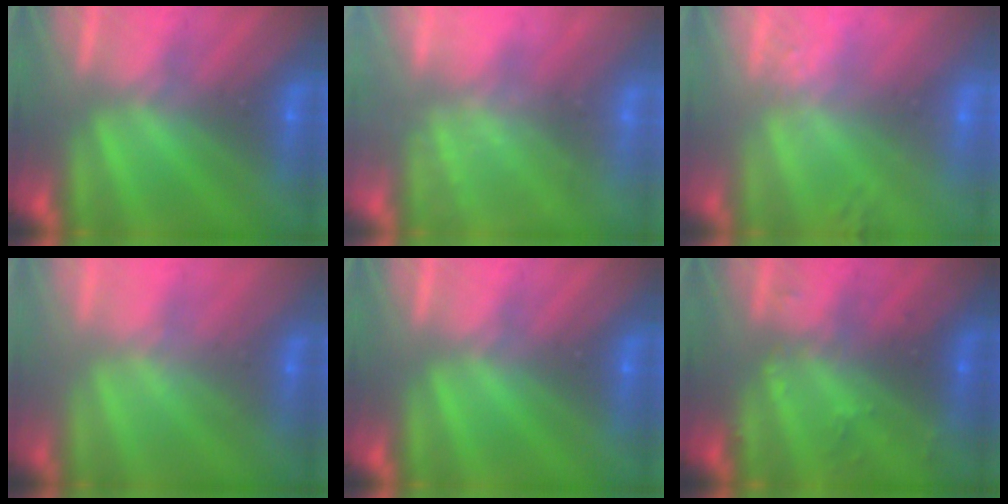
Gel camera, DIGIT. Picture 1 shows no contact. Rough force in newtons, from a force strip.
{"total": 2.2}
{"total": 2.6}
{"total": 2.1}
{"total": 0.0}
{"total": 2.4}